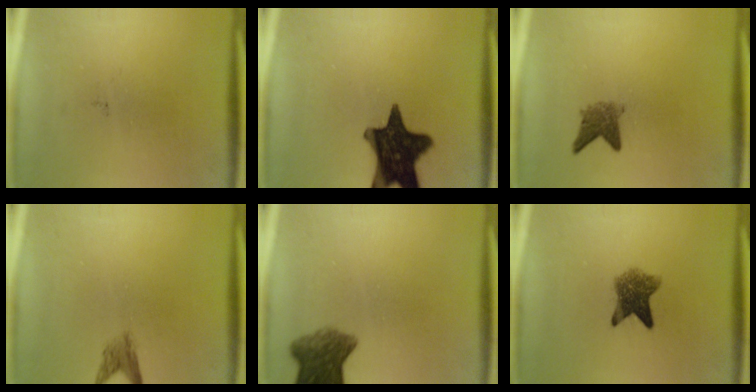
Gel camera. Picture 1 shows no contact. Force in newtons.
{"total": 15.1}
{"total": 3.0}
{"total": 2.0}
{"total": 6.7}
{"total": 5.9}